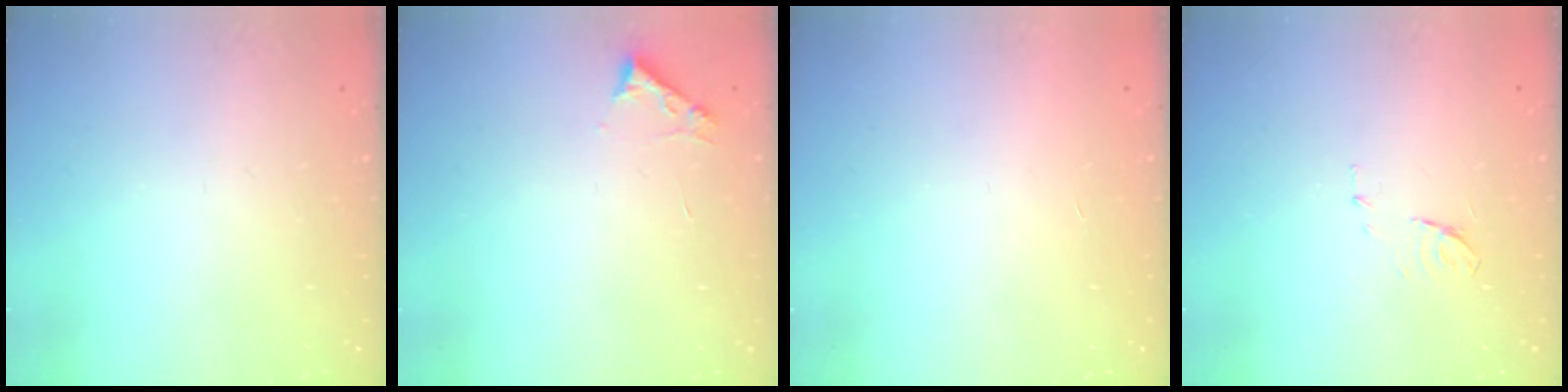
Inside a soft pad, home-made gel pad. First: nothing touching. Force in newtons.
{"total": 2.7, "press": 2.7, "slide": 0.3}
{"total": 1.7, "press": 1.7, "slide": 0.1}
{"total": 5.8, "press": 5.8, "slide": 0.7}